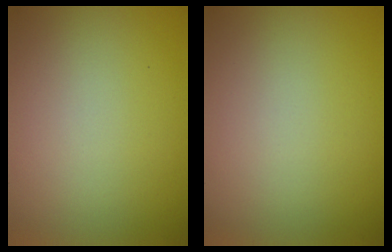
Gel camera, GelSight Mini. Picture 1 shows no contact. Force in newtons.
{"total": 0.0}